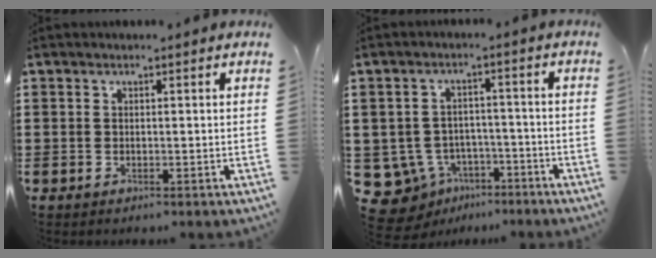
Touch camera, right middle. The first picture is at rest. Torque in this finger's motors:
{"motor_torque": [0.02, 0.01, 0.04, -0.02]}